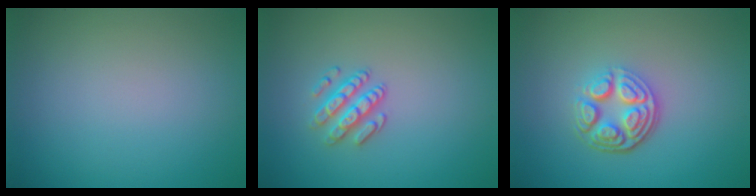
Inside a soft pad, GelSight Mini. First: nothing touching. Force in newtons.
{"total": 2.5, "press": 2.3, "slide": 0.9}
{"total": 4.5, "press": 3.3, "slide": 3.0}